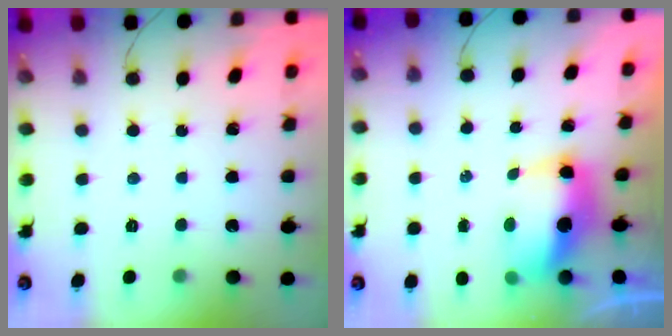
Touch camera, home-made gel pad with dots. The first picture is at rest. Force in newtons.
{"total": 8.5, "press": 8.3, "slide": 1.7}